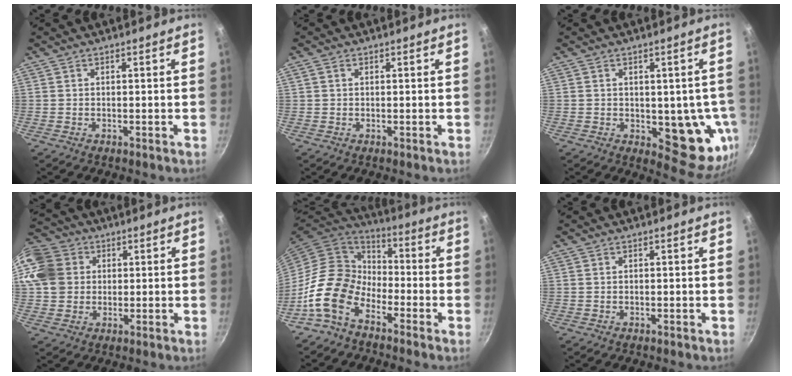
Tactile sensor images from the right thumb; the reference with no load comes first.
{"total": 0.9, "force": [0.3, 0.7, 0.5], "torque": [-0.010, 0.004, 0.005]}
{"total": 12.4, "force": [-1.7, 6.5, 10.5], "torque": [-0.068, -0.013, -0.015]}
{"total": 14.5, "force": [3.2, 12.5, 6.6], "torque": [-0.131, 0.018, 0.053]}
{"total": 12.9, "force": [-6.8, 8.6, 6.8], "torque": [-0.091, 0.058, -0.156]}
{"total": 0.0}